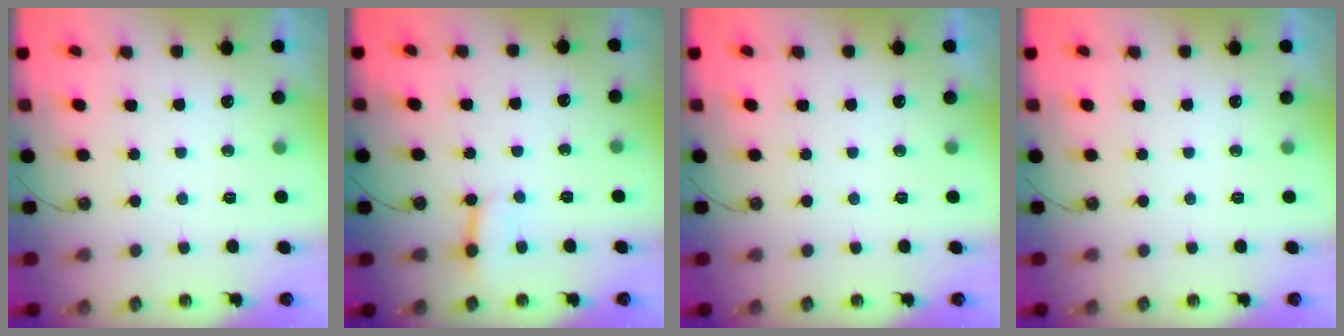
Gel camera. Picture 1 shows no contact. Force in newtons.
{"total": 2.8, "press": 2.8, "slide": 0.3}
{"total": 0.0}
{"total": 0.0}